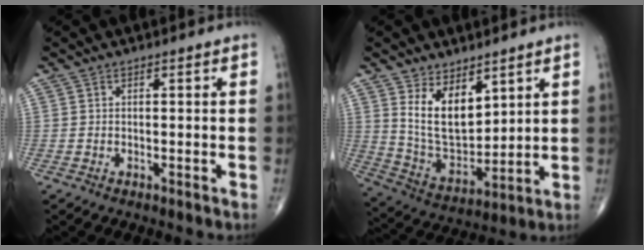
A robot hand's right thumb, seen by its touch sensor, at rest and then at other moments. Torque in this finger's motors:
{"motor_torque": [-0.06, 0.42, 0.11, 0.13, 0.12]}